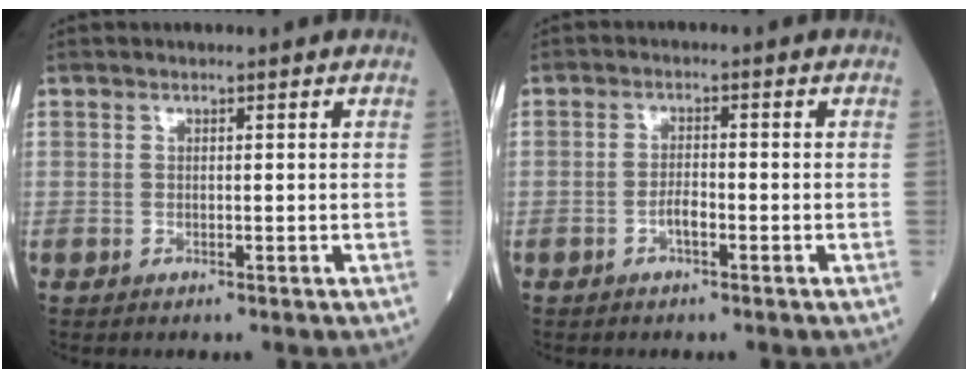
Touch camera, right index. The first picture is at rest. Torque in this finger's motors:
{"motor_torque": [0.38, -0.12, 0.16, 0.02]}